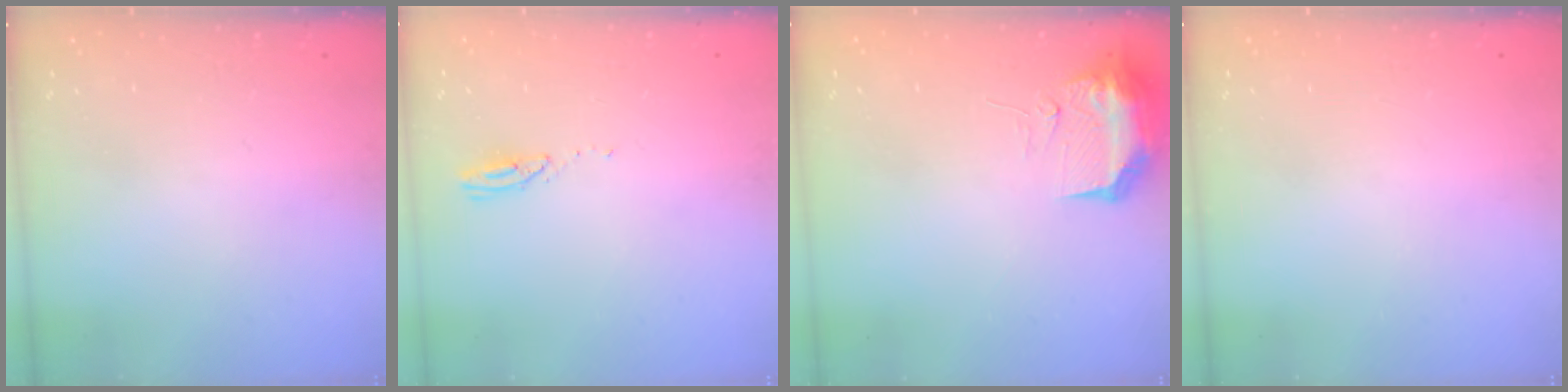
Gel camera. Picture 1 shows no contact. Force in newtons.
{"total": 2.9, "press": 2.9, "slide": 0.2}
{"total": 9.7, "press": 9.7, "slide": 1.0}
{"total": 0.0}